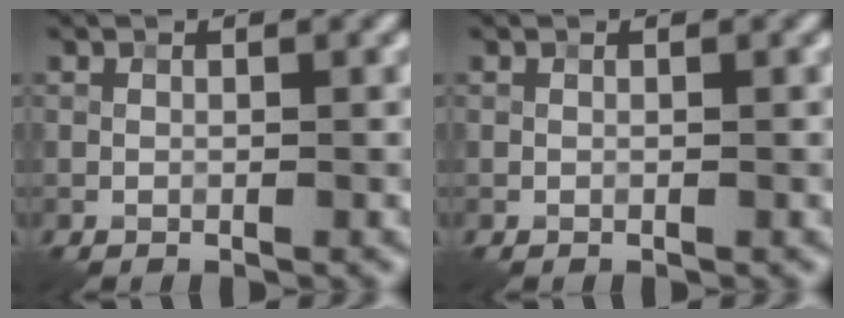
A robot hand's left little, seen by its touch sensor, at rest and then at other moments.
{"total": 0.0}